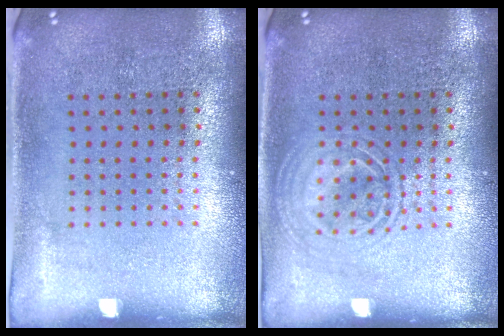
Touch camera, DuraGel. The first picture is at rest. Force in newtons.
{"total": 2.3, "press": 2.3, "slide": 0.3}